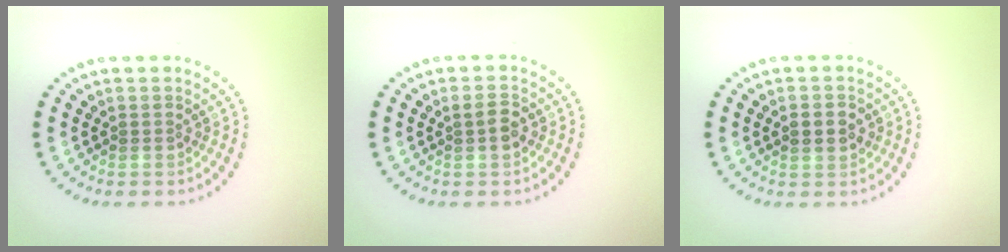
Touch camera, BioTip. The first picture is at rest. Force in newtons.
{"total": 1.7, "press": 1.7, "slide": 0.2}
{"total": 1.9, "press": 1.8, "slide": 0.2}